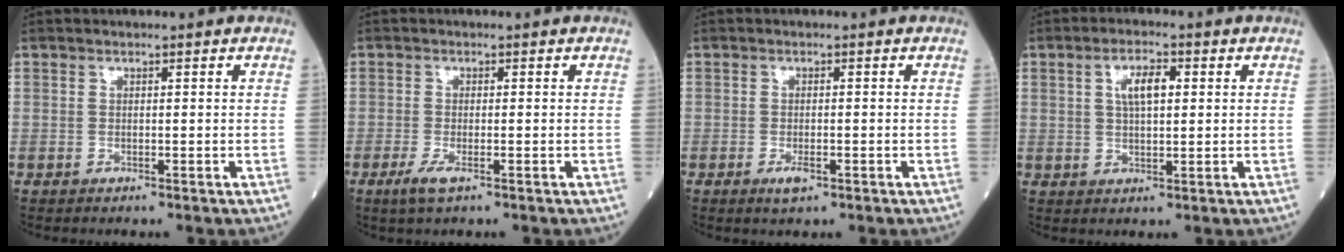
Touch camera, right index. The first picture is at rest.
{"total": 2.5, "force": [-1.4, 0.5, 2.1], "torque": [-0.046, -0.007, -0.027]}
{"total": 2.1, "force": [-1.1, 0.7, 1.6], "torque": [-0.026, -0.001, -0.015]}
{"total": 4.8, "force": [1.3, 1.6, 4.3], "torque": [-0.082, 0.010, 0.024]}